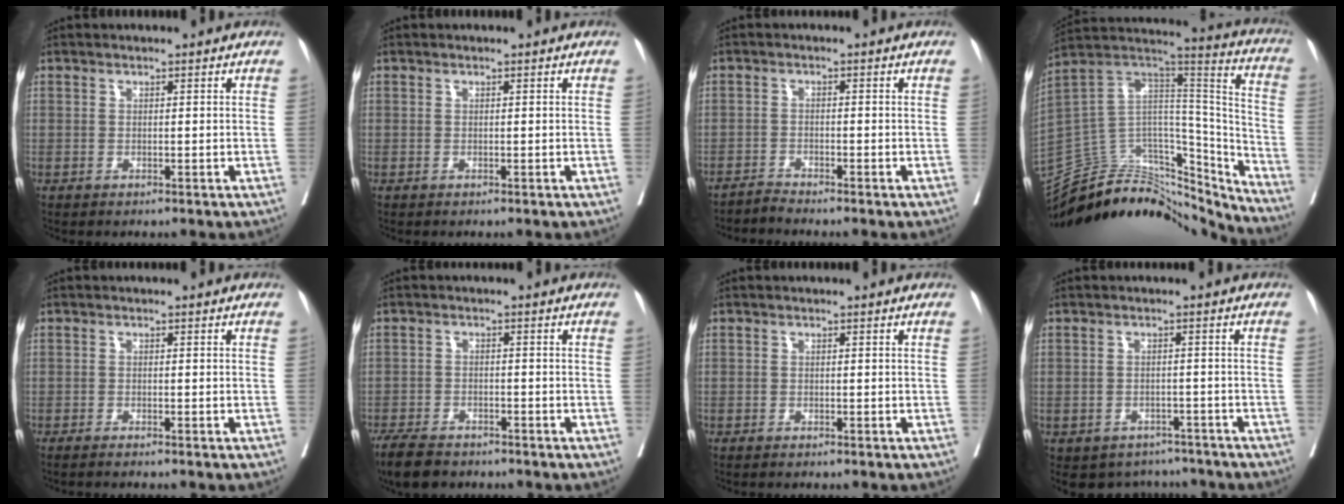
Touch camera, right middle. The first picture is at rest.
{"total": 0.0}
{"total": 1.8, "force": [-1.6, -0.5, -0.4], "torque": [0.011, -0.009, -0.033]}
{"total": 30.1, "force": [-27.1, 8.6, 9.7], "torque": [-0.147, 0.033, -0.412]}
{"total": 3.6, "force": [-3.1, -0.3, 1.8], "torque": [-0.020, -0.002, -0.042]}
{"total": 6.7, "force": [-5.5, 2.3, 2.9], "torque": [-0.052, -0.011, -0.092]}
{"total": 0.8, "force": [-0.7, 0.2, 0.1], "torque": [-0.005, 0.000, -0.012]}
{"total": 7.5, "force": [-6.4, 3.8, 0.3], "torque": [0.010, 0.017, -0.078]}